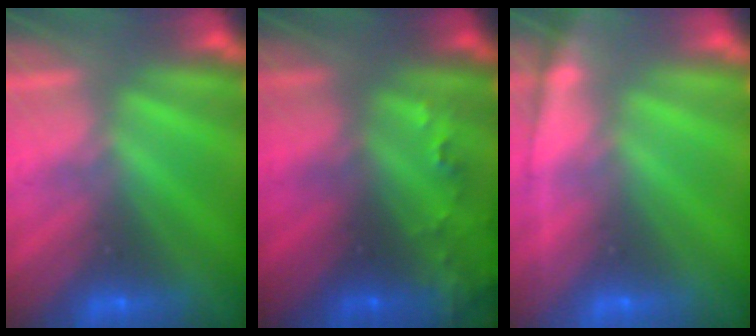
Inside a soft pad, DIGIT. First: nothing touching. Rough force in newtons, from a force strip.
{"total": 7.2}
{"total": 1.4}